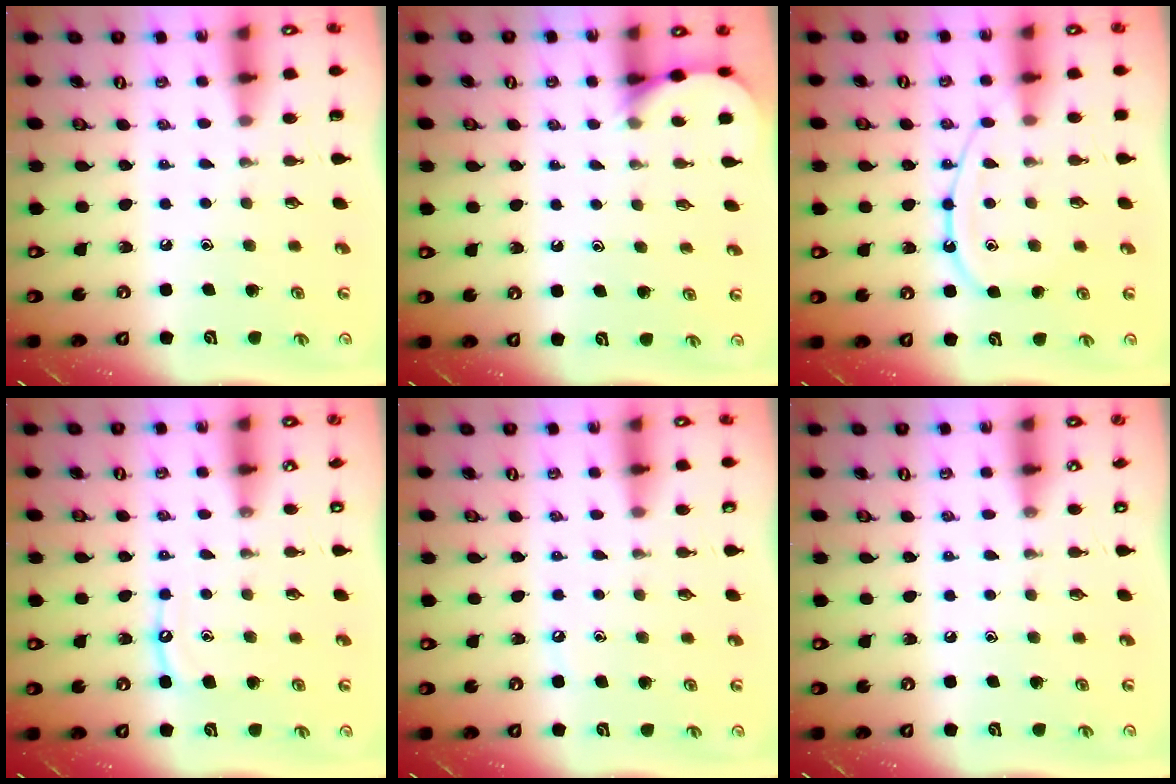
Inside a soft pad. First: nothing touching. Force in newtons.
{"total": 4.5, "press": 4.4, "slide": 0.3}
{"total": 12.2, "press": 12.1, "slide": 1.0}
{"total": 6.1, "press": 6.1, "slide": 0.6}
{"total": 2.7, "press": 2.7, "slide": 0.3}
{"total": 3.5, "press": 3.5, "slide": 0.4}